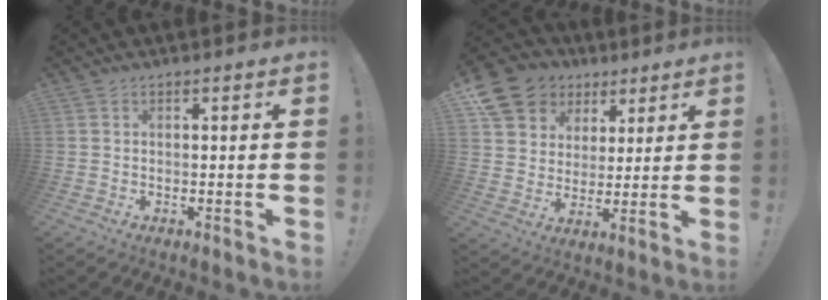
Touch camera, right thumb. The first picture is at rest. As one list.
[{"total": 13.5, "force": [7.3, 10.6, 4.2], "torque": [-0.071, -0.039, 0.154]}]